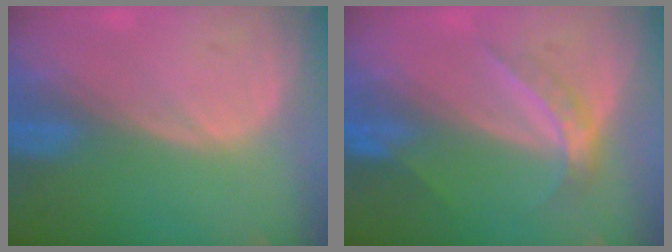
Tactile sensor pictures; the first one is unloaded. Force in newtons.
{"total": 4.6, "press": 4.1, "slide": 2.2}